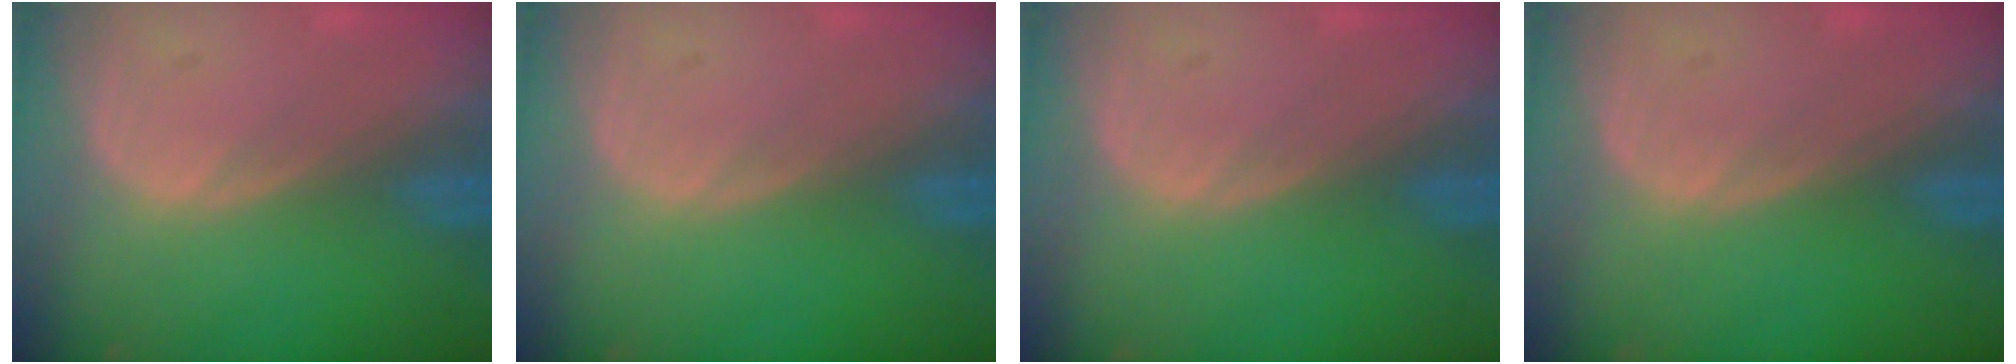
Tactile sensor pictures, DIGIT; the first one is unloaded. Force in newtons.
{"total": 0.0}
{"total": 0.0}
{"total": 0.0}